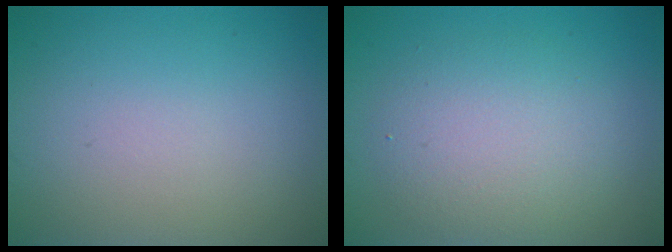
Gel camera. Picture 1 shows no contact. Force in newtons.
{"total": 4.5, "press": 4.5, "slide": 0.1}